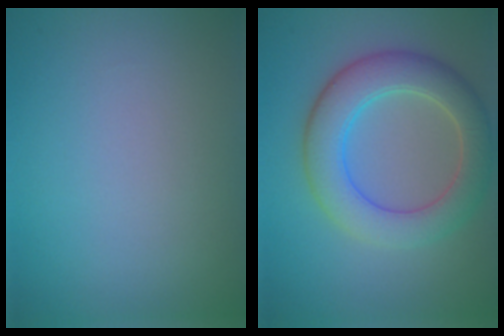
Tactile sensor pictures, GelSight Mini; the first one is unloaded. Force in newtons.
{"total": 6.3, "press": 6.3, "slide": 0.2}